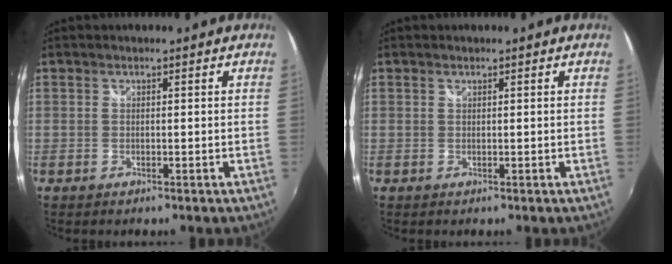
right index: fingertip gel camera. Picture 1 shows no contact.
{"total": 0.0}